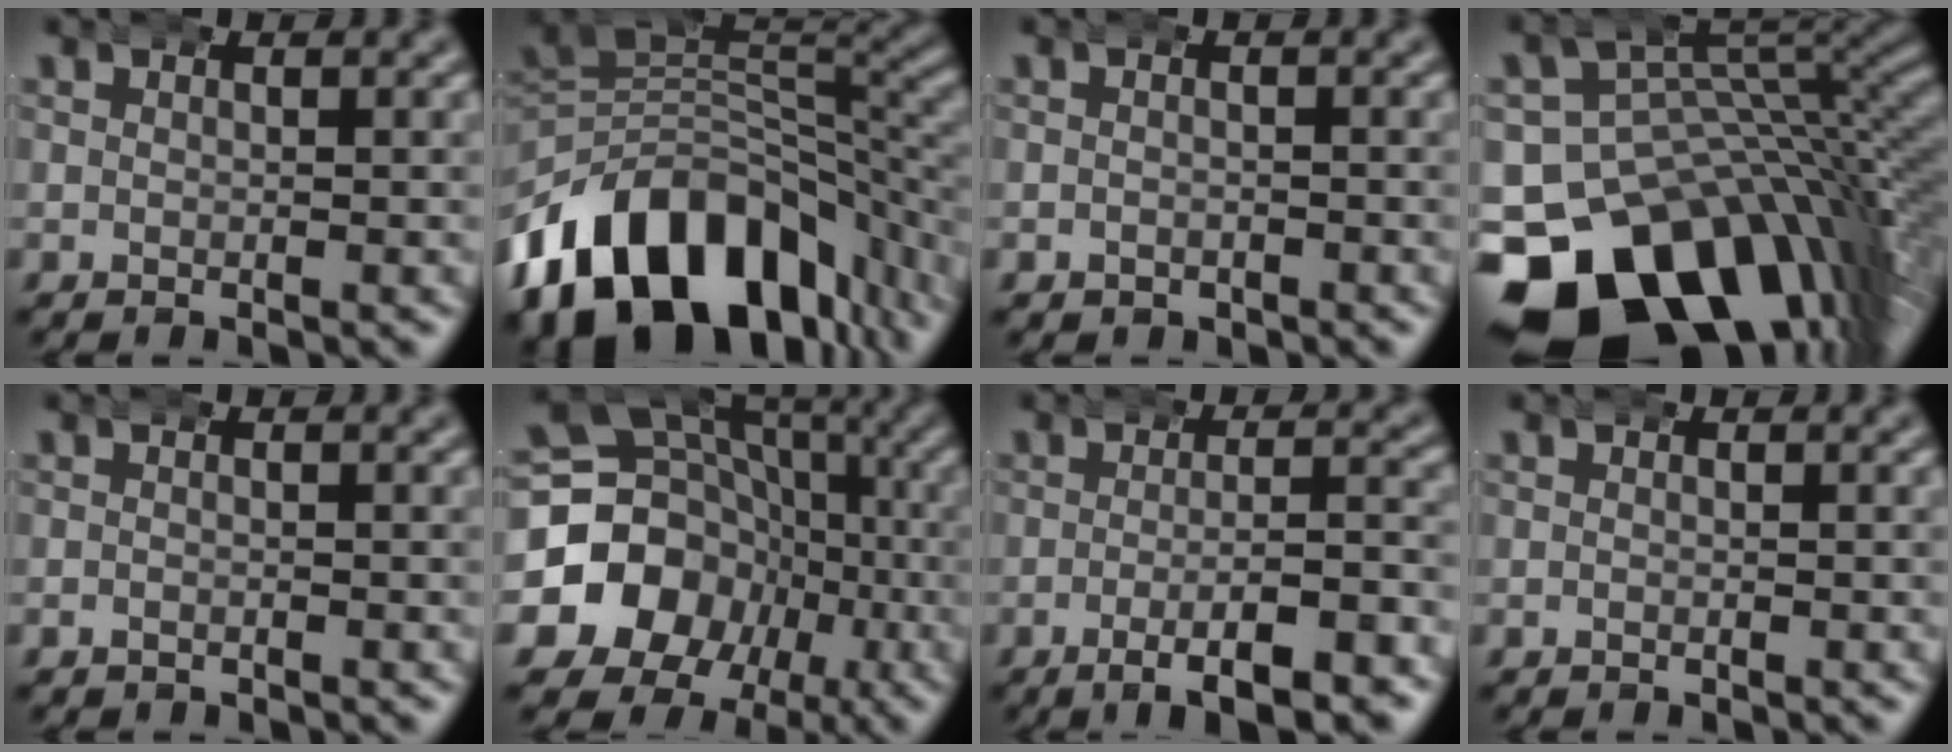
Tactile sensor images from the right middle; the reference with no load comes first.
{"total": 17.8, "force": [-7.9, 11.5, 11.1], "torque": [-0.194, -0.047, -0.107]}
{"total": 1.1, "force": [-0.6, 0.9, 0.2], "torque": [-0.004, -0.005, -0.007]}
{"total": 23.2, "force": [-9.6, 15.4, 14.4], "torque": [-0.240, -0.064, -0.133]}
{"total": 0.6, "force": [-0.5, 0.3, 0.1], "torque": [-0.003, -0.002, -0.007]}
{"total": 18.8, "force": [-3.0, 17.0, 7.3], "torque": [-0.181, -0.062, -0.048]}
{"total": 6.0, "force": [-3.8, 1.2, 4.6], "torque": [-0.066, -0.007, -0.060]}
{"total": 0.0}